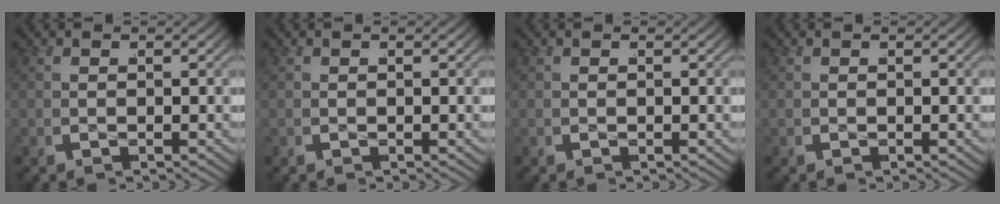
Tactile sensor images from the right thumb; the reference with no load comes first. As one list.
[{"total": 0.0}, {"total": 0.0}, {"total": 0.0}]